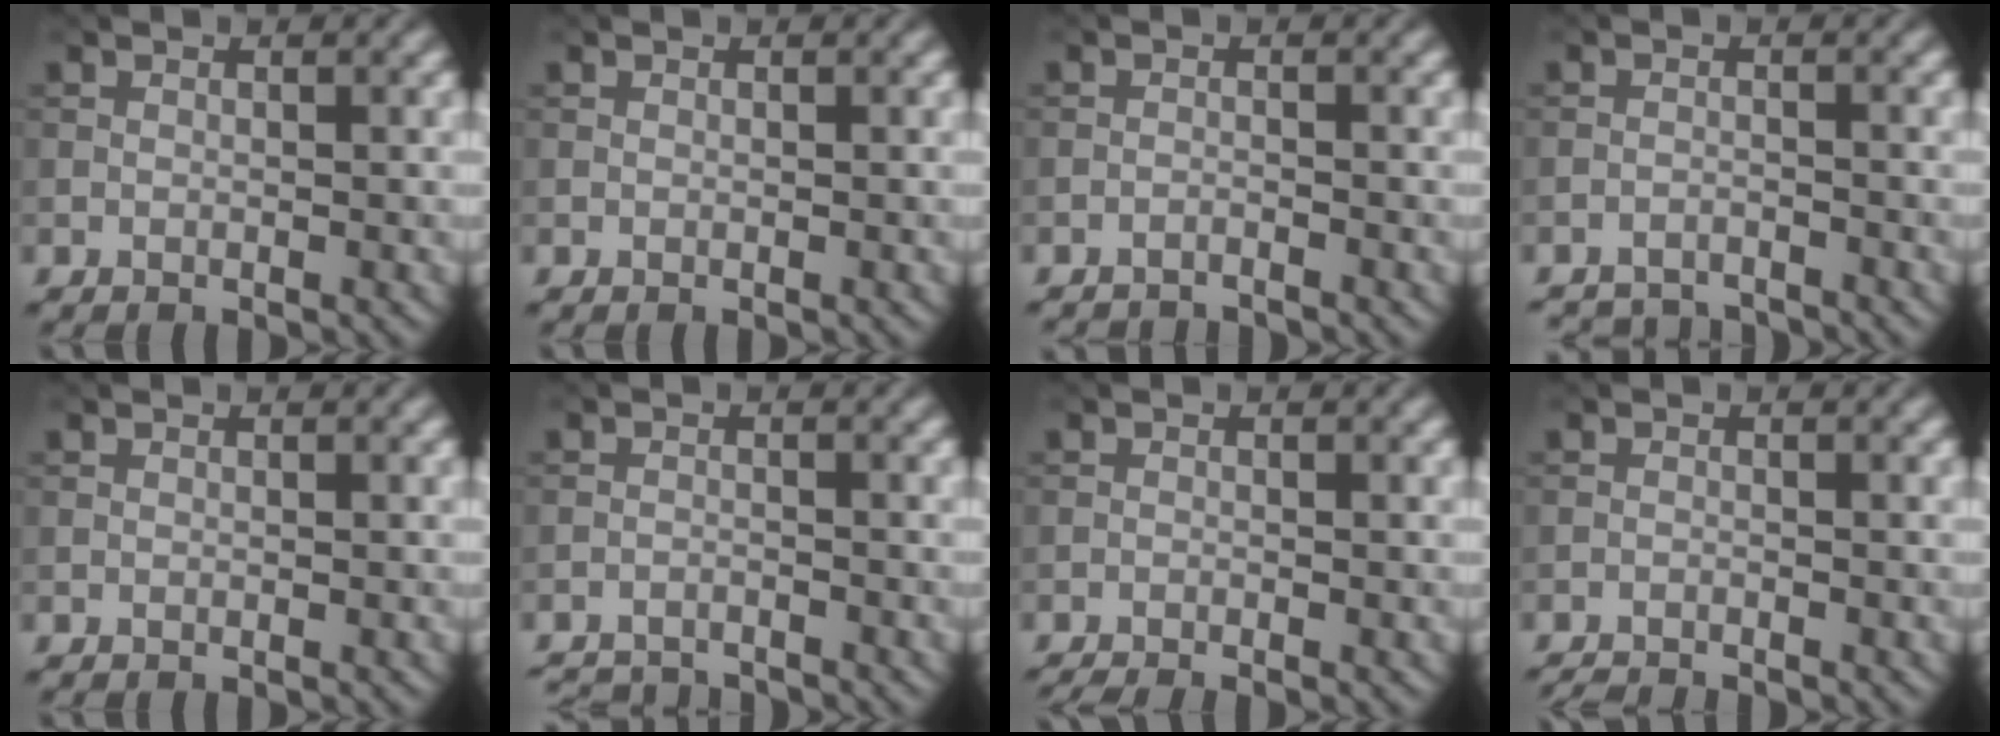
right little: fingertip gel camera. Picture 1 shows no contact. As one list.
[{"total": 0.0}, {"total": 1.9, "force": [-1.9, 0.2, 0.3], "torque": [-0.001, -0.005, -0.037]}, {"total": 4.1, "force": [-4.1, 0.4, 0.4], "torque": [-0.010, -0.007, -0.068]}, {"total": 0.0}, {"total": 4.4, "force": [-4.3, 0.5, 0.7], "torque": [-0.019, -0.013, -0.074]}, {"total": 2.0, "force": [-1.7, 0.2, 1.0], "torque": [-0.018, -0.004, -0.037]}, {"total": 1.9, "force": [-1.9, 0.1, 0.5], "torque": [-0.010, -0.005, -0.039]}]